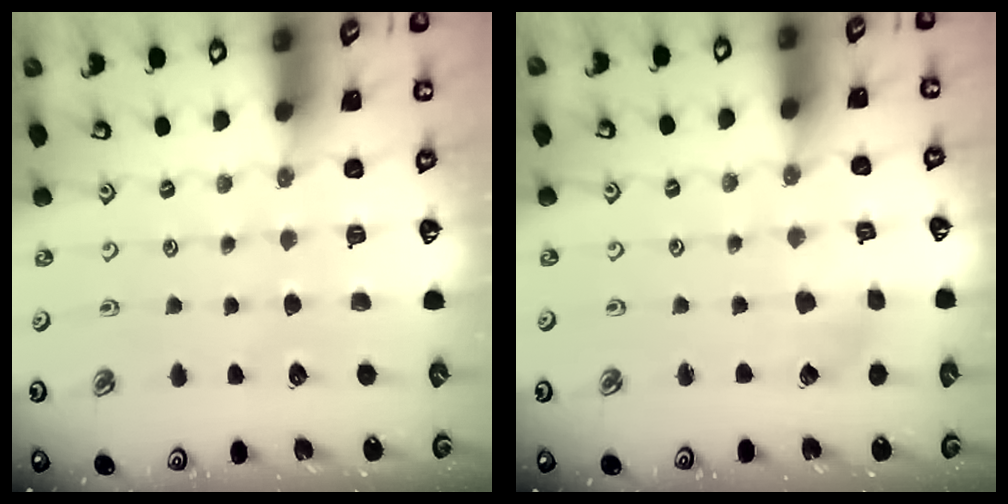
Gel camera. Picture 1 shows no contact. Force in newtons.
{"total": 2.6, "press": 2.6, "slide": 0.3}